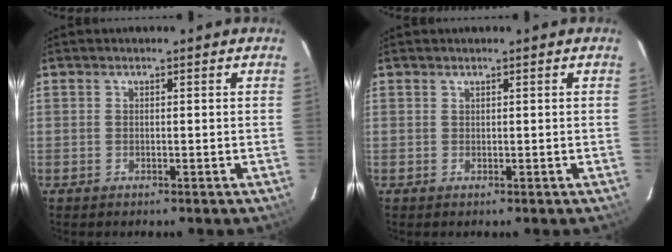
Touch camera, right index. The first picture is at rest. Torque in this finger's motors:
{"motor_torque": [-0.06, 0.00, -0.08, 0.00]}